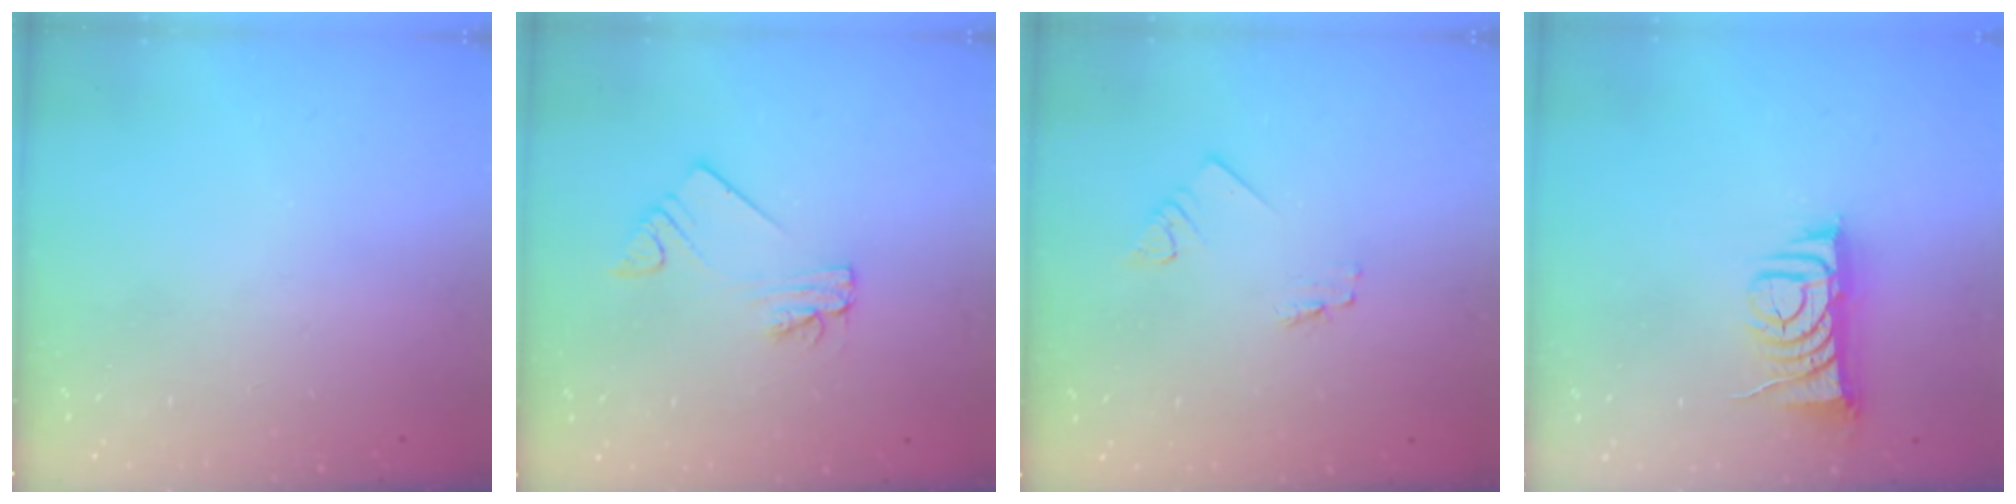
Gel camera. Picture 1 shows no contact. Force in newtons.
{"total": 2.2, "press": 2.2, "slide": 0.1}
{"total": 1.2, "press": 1.2, "slide": 0.1}
{"total": 8.3, "press": 8.2, "slide": 1.0}